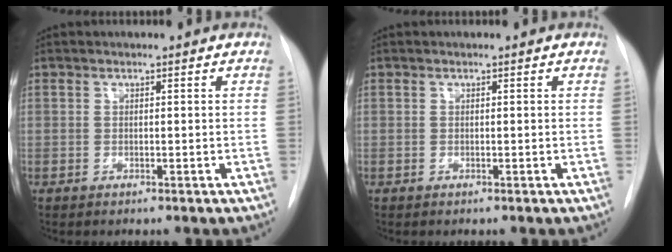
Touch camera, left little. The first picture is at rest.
{"total": 0.0}